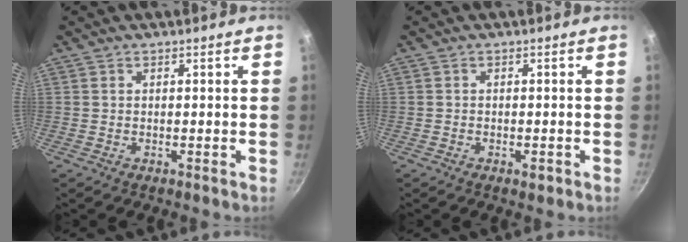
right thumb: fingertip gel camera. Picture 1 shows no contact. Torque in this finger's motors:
{"motor_torque": [-0.30, -0.03, -0.10, 0.03, -0.02]}